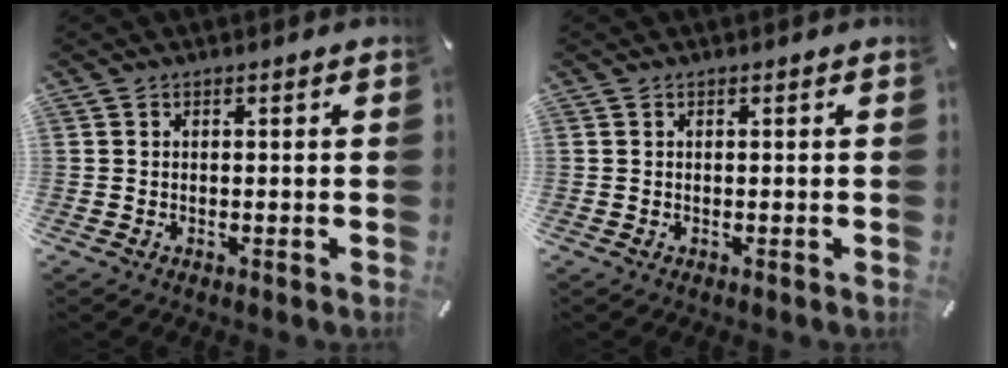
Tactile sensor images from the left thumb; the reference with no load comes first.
{"total": 0.0}